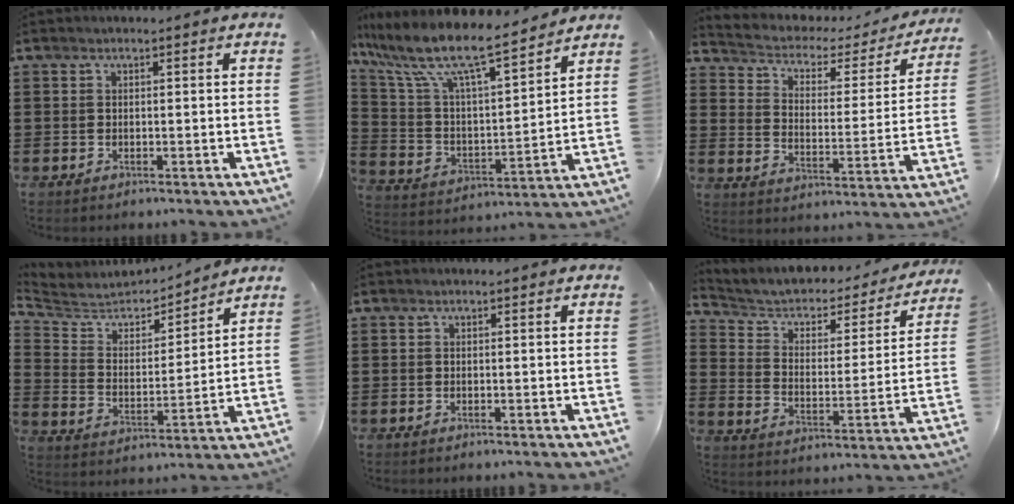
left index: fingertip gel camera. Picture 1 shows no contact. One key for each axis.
{"total": 10.1, "fx": 8.2, "fy": 1.4, "fz": 5.7, "tx": -0.145, "ty": -0.055, "tz": 0.135}
{"total": 2.8, "fx": 1.8, "fy": 1.8, "fz": 1.2, "tx": -0.040, "ty": -0.015, "tz": 0.020}
{"total": 5.1, "fx": 4.8, "fy": 1.4, "fz": 0.5, "tx": -0.045, "ty": -0.040, "tz": 0.076}
{"total": 0.0}
{"total": 3.9, "fx": 2.8, "fy": 2.3, "fz": 1.5, "tx": -0.050, "ty": -0.023, "tz": 0.039}